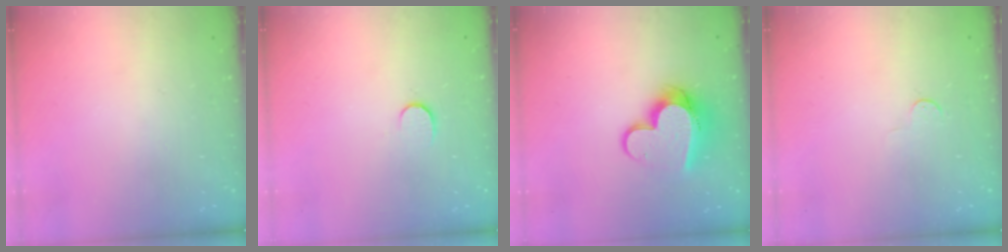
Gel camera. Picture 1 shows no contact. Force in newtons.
{"total": 6.3, "press": 6.3, "slide": 0.5}
{"total": 12.6, "press": 12.6, "slide": 1.2}
{"total": 2.8, "press": 2.8, "slide": 0.4}